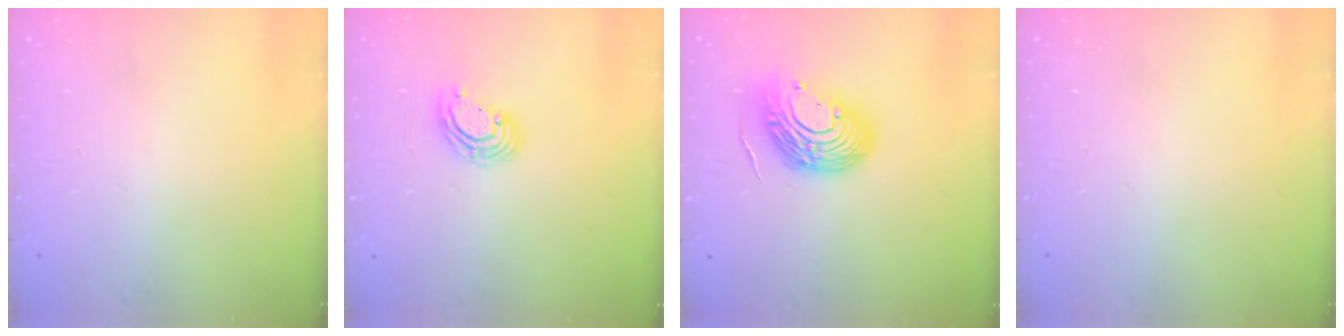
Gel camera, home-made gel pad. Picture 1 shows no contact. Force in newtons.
{"total": 6.0, "press": 6.0, "slide": 0.8}
{"total": 13.1, "press": 12.9, "slide": 2.2}
{"total": 0.0}